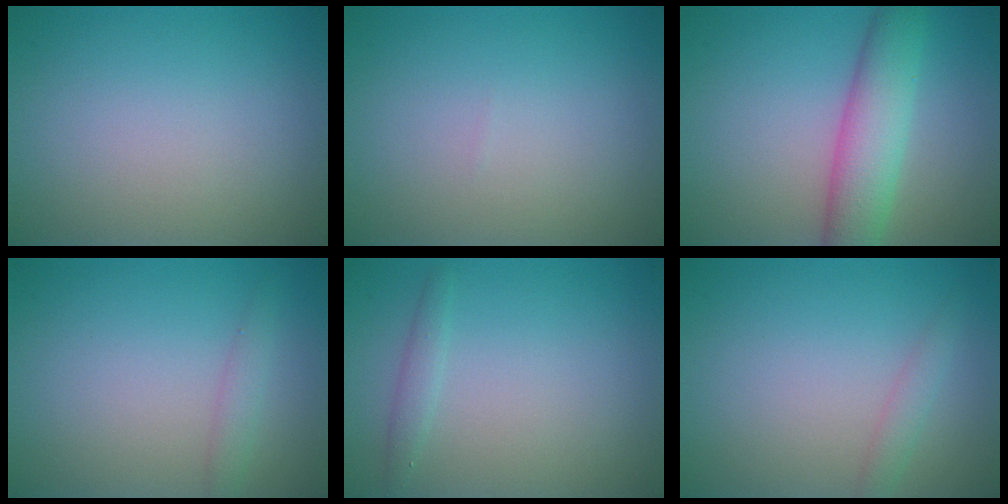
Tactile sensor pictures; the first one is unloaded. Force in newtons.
{"total": 0.0}
{"total": 5.8, "press": 5.8, "slide": 0.2}
{"total": 1.4, "press": 1.4, "slide": 0.1}
{"total": 1.1, "press": 1.1, "slide": 0.0}
{"total": 1.3, "press": 1.3, "slide": 0.1}